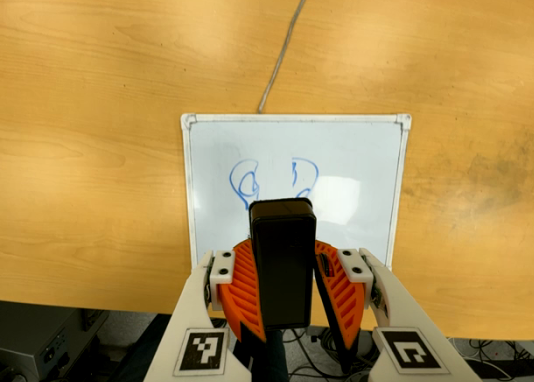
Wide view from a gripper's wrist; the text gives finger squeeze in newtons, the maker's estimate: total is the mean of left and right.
{"total": 8.2, "left": 9.1, "right": 7.3}